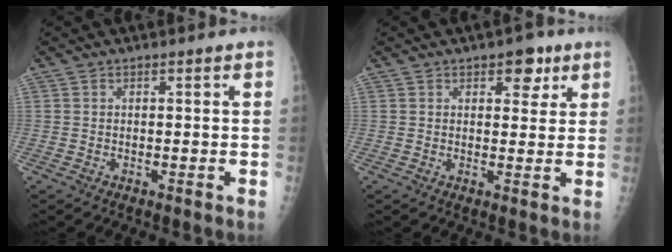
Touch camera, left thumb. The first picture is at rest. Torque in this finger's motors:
{"motor_torque": [0.54, 0.50, 0.58, -0.06, 0.12]}